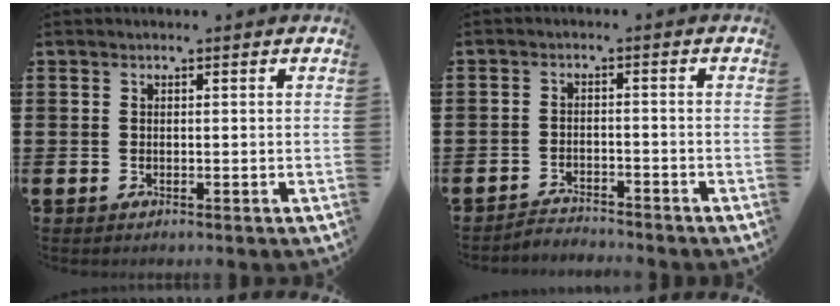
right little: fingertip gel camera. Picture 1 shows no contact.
{"total": 2.3, "force": [-2.3, 0.0, -0.3], "torque": [-0.003, 0.003, -0.051]}